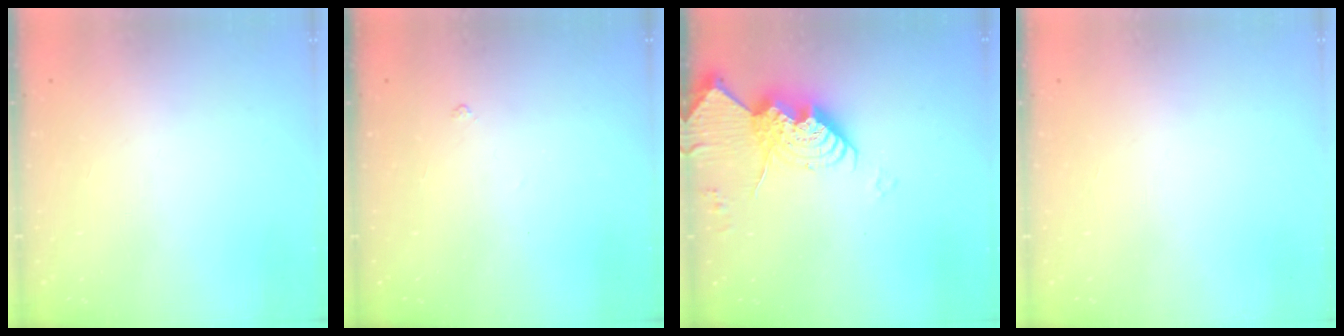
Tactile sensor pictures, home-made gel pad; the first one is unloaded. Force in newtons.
{"total": 2.9, "press": 2.8, "slide": 0.6}
{"total": 15.6, "press": 15.5, "slide": 1.5}
{"total": 0.0}